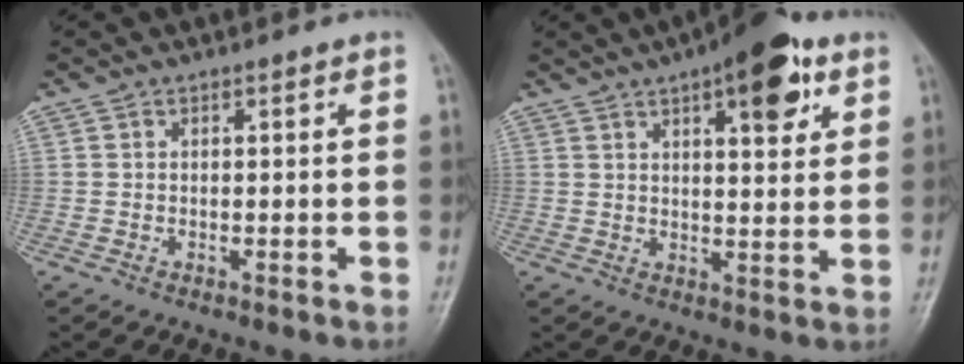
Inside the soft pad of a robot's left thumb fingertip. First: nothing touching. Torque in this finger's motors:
{"motor_torque": [1.40, 1.20, 0.82, -1.01, 0.12]}